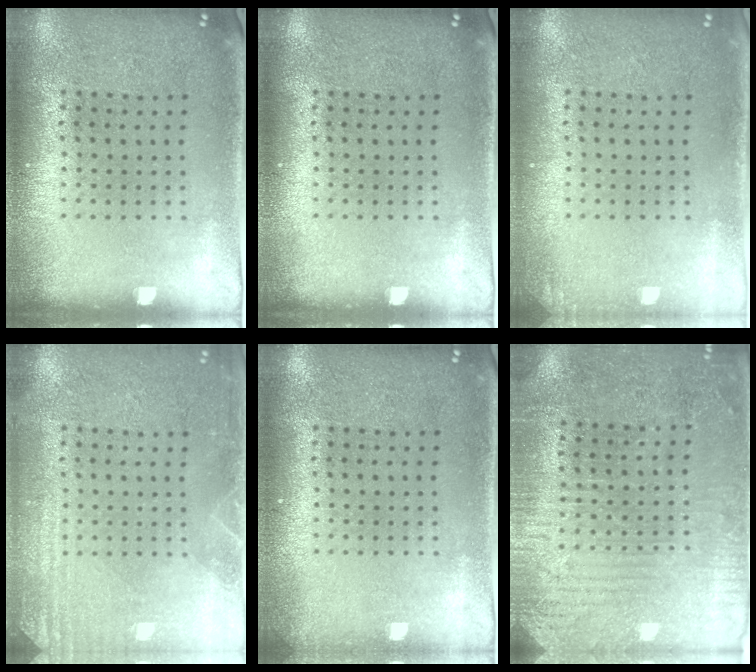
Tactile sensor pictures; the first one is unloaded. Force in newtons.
{"total": 0.0}
{"total": 0.9, "press": 0.9, "slide": 0.2}
{"total": 2.9, "press": 2.9, "slide": 0.5}
{"total": 0.7, "press": 0.7, "slide": 0.0}
{"total": 3.0, "press": 2.9, "slide": 0.7}